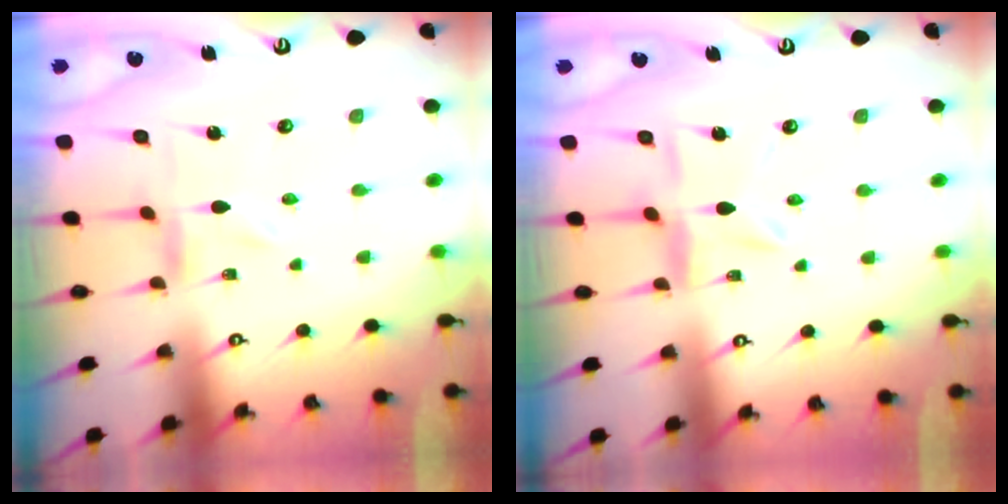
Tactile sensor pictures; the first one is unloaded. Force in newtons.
{"total": 5.2, "press": 5.2, "slide": 0.5}